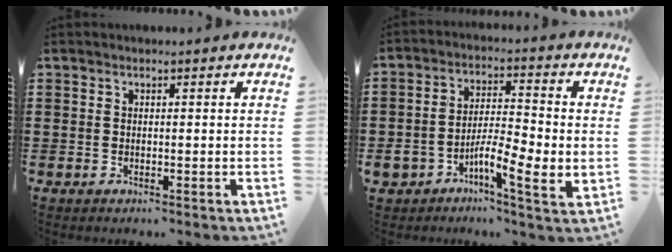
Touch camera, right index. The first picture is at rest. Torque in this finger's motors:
{"motor_torque": [0.44, -0.19, 0.49, 0.14]}